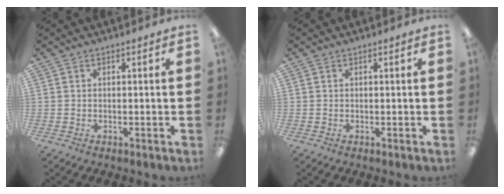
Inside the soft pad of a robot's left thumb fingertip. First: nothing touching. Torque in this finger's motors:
{"motor_torque": [-0.11, -0.10, 0.04, -0.02, 0.00]}